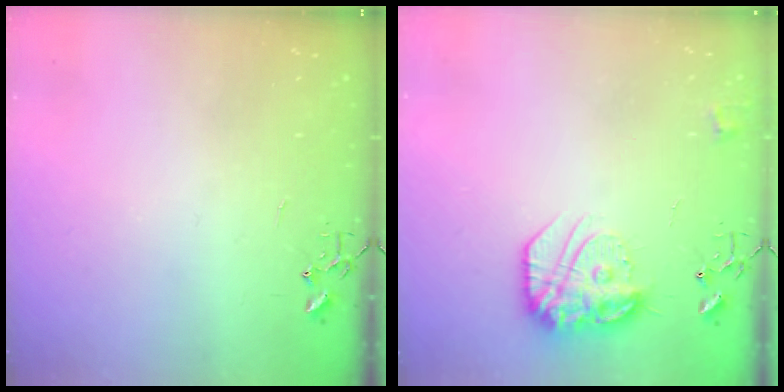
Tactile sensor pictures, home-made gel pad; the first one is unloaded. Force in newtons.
{"total": 17.4, "press": 17.3, "slide": 1.2}